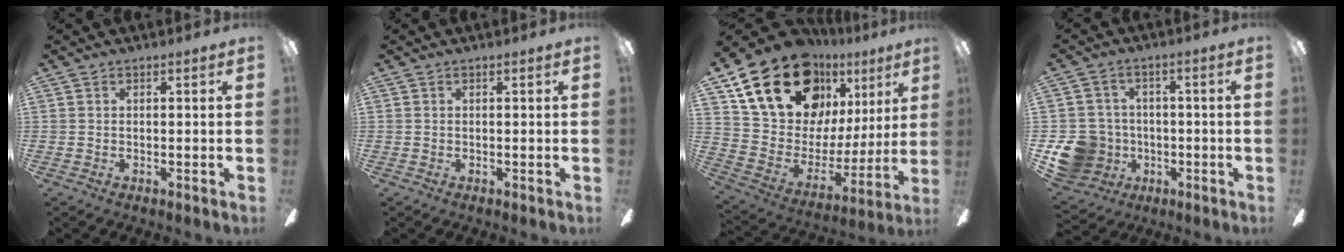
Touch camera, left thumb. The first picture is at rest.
{"total": 0.0}
{"total": 23.7, "force": [15.6, 13.2, 12.0], "torque": [-0.221, -0.081, 0.296]}
{"total": 11.0, "force": [-3.4, 9.9, 3.4], "torque": [-0.091, 0.032, -0.052]}